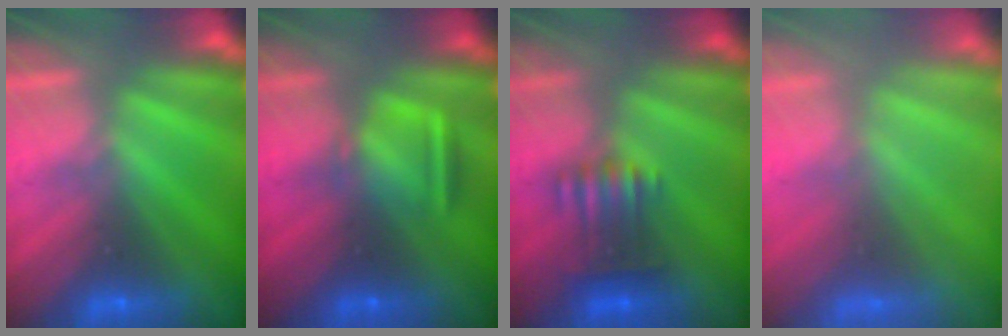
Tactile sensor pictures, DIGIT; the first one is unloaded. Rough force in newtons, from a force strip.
{"total": 3.1}
{"total": 3.4}
{"total": 8.0}